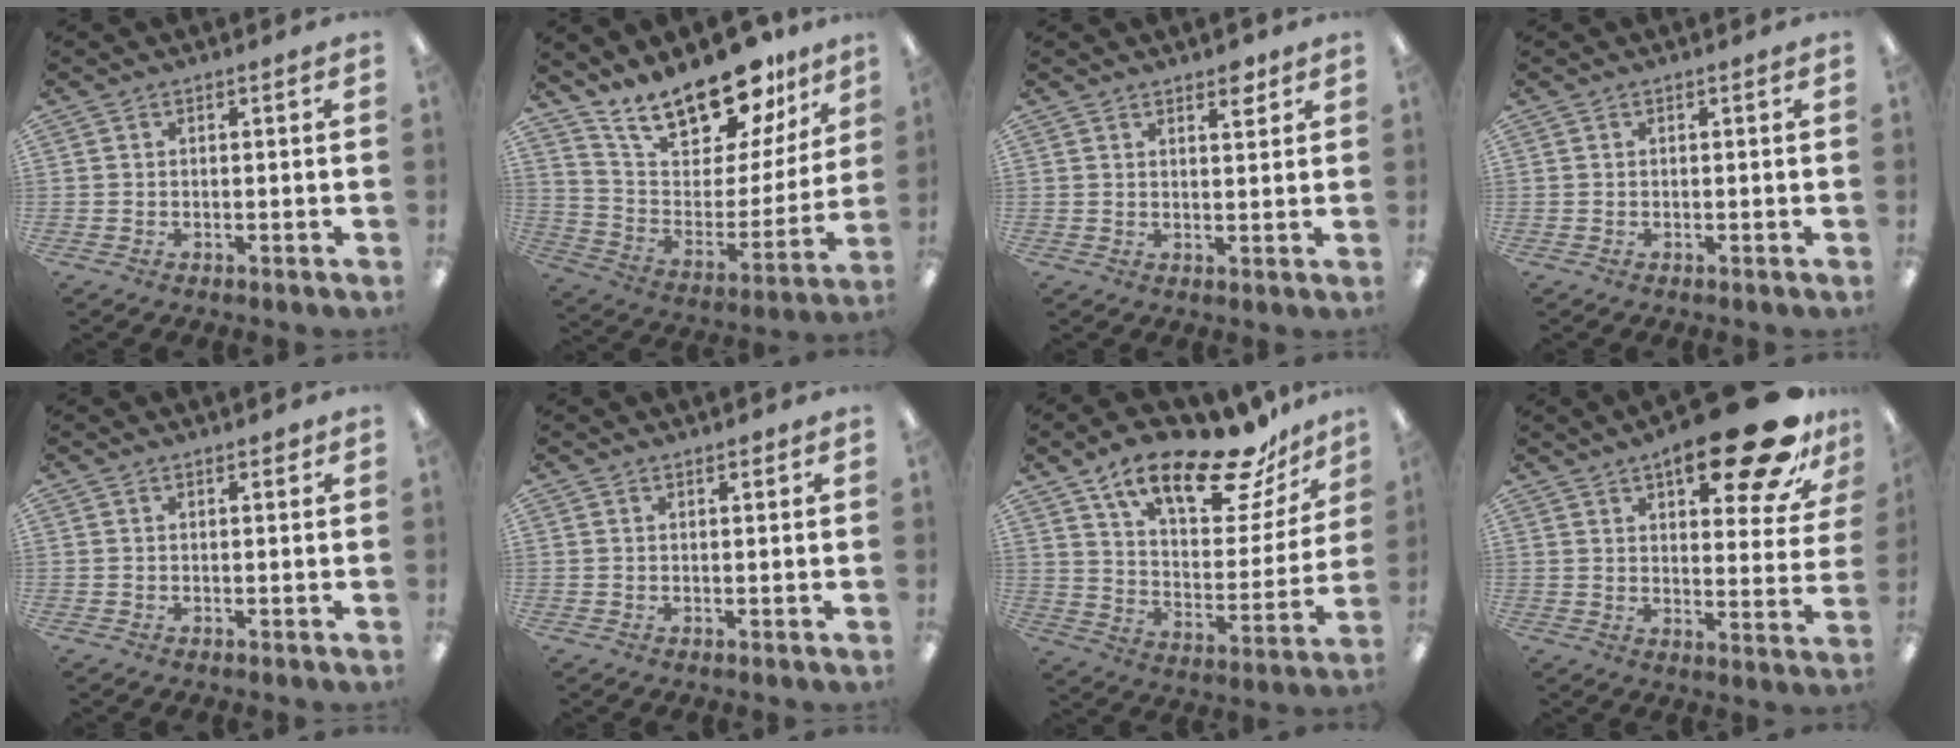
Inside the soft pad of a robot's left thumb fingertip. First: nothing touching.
{"total": 21.5, "force": [17.6, 7.9, 9.6], "torque": [-0.166, -0.121, 0.310]}
{"total": 3.7, "force": [3.0, 1.3, 1.7], "torque": [-0.014, -0.016, 0.049]}
{"total": 0.0}
{"total": 1.1, "force": [0.9, 0.4, 0.6], "torque": [-0.005, -0.003, 0.014]}
{"total": 1.1, "force": [0.9, 0.4, 0.5], "torque": [-0.010, 0.000, 0.017]}
{"total": 21.9, "force": [15.8, 7.4, 13.2], "torque": [-0.211, -0.099, 0.267]}
{"total": 21.5, "force": [13.6, 6.6, 15.3], "torque": [-0.203, -0.085, 0.212]}